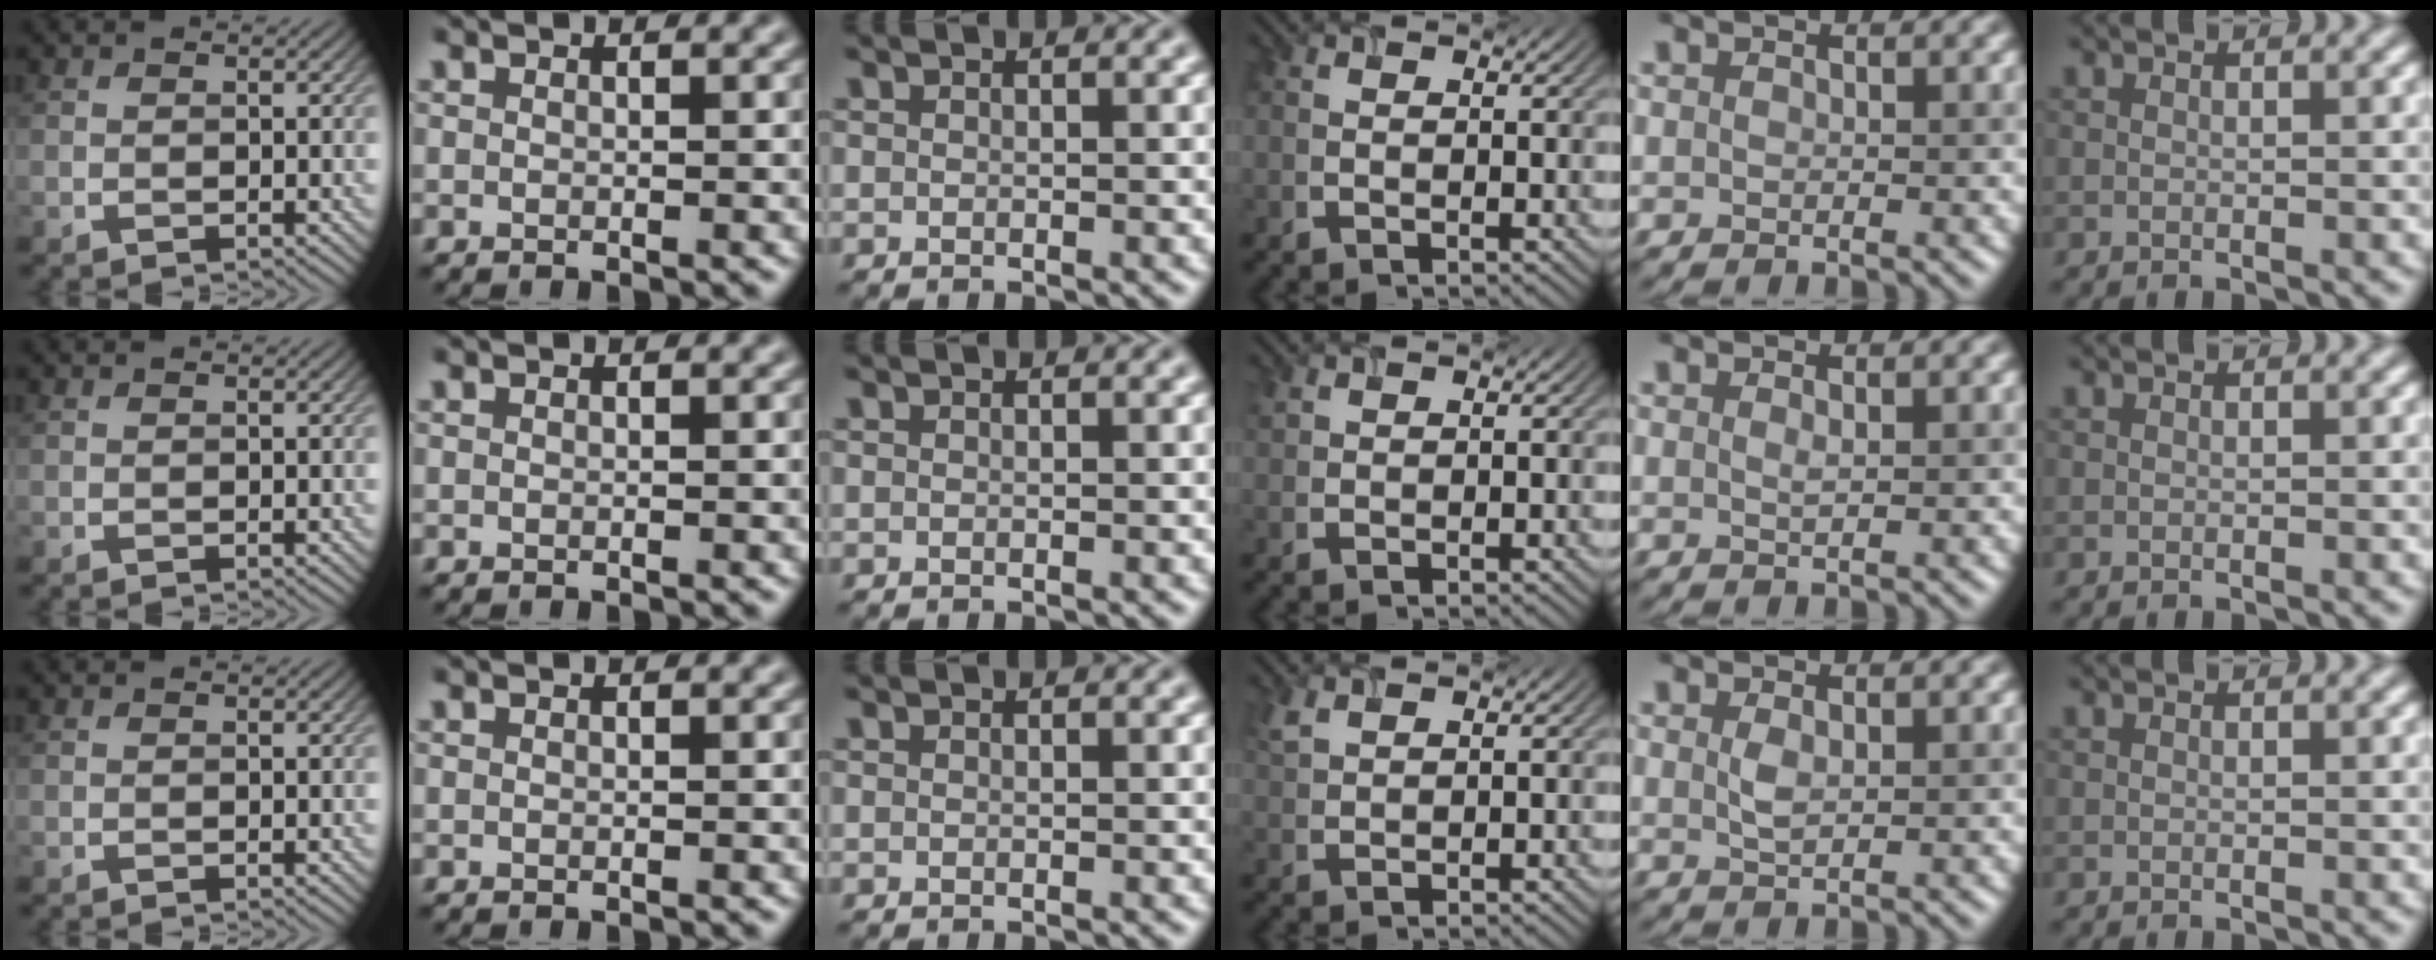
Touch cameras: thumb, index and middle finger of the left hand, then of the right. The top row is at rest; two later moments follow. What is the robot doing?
{"motion": "insert", "object": "airpods case & airpods"}